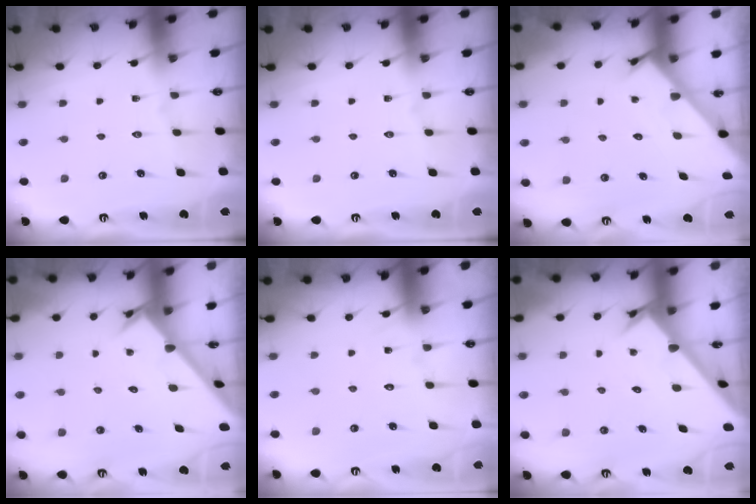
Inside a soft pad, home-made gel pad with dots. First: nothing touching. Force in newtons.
{"total": 0.0}
{"total": 2.5, "press": 2.5, "slide": 0.1}
{"total": 2.6, "press": 2.6, "slide": 0.3}
{"total": 6.2, "press": 6.2, "slide": 0.4}
{"total": 2.5, "press": 2.5, "slide": 0.3}